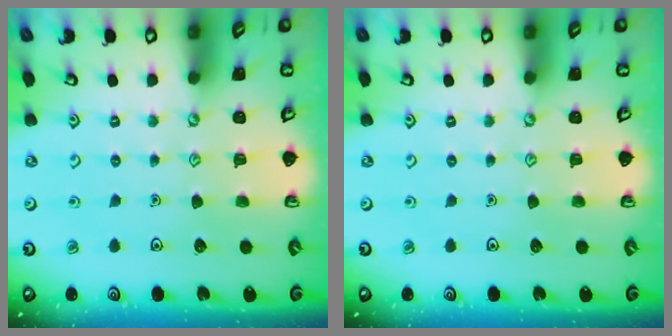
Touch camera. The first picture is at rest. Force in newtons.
{"total": 0.0}